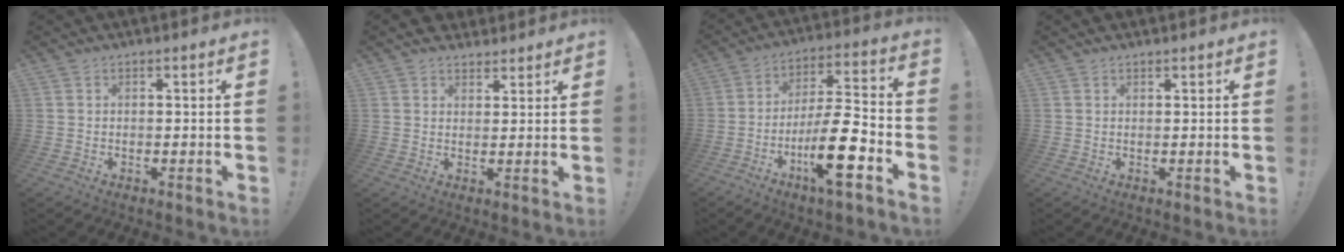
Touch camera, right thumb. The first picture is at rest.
{"total": 4.0, "force": [3.1, 2.4, 0.5], "torque": [0.004, -0.017, 0.057]}
{"total": 18.7, "force": [-7.1, 5.4, 16.4], "torque": [-0.278, 0.039, -0.110]}
{"total": 1.1, "force": [1.0, 0.2, 0.1], "torque": [0.013, -0.006, 0.017]}